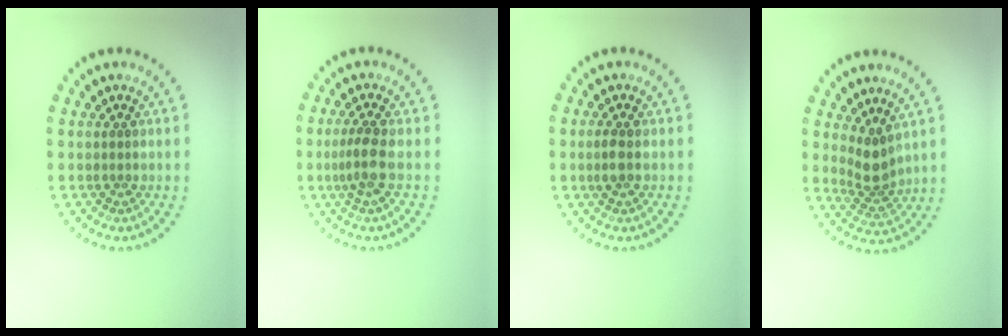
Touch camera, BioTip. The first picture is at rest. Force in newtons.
{"total": 2.4, "press": 2.0, "slide": 1.3}
{"total": 1.5, "press": 1.4, "slide": 0.4}
{"total": 2.9, "press": 2.2, "slide": 1.9}